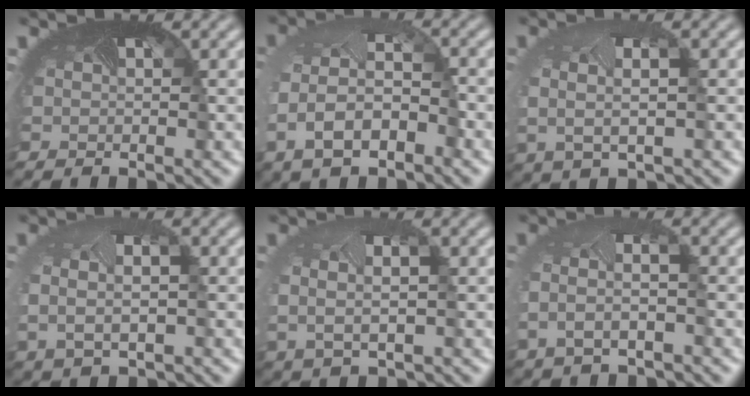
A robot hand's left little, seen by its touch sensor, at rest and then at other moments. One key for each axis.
{"total": 6.1, "fx": -2.3, "fy": 3.3, "fz": 4.6, "tx": -0.108, "ty": -0.014, "tz": -0.045}
{"total": 2.7, "fx": 0.0, "fy": 1.3, "fz": 2.3, "tx": -0.054, "ty": -0.005, "tz": 0.007}
{"total": 3.9, "fx": -0.2, "fy": 2.6, "fz": 2.9, "tx": -0.057, "ty": -0.006, "tz": 0.012}
{"total": 3.1, "fx": 0.0, "fy": 1.8, "fz": 2.5, "tx": -0.054, "ty": -0.005, "tz": 0.015}
{"total": 2.9, "fx": -0.9, "fy": 1.1, "fz": 2.5, "tx": -0.073, "ty": -0.010, "tz": -0.016}